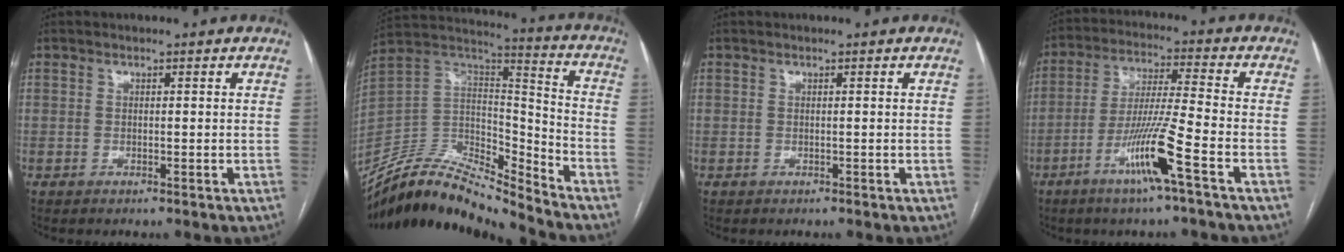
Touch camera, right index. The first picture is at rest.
{"total": 17.4, "force": [-16.6, 1.9, 4.9], "torque": [-0.074, 0.061, -0.298]}
{"total": 0.0}
{"total": 11.0, "force": [-5.4, -1.0, 9.6], "torque": [-0.185, -0.011, -0.105]}